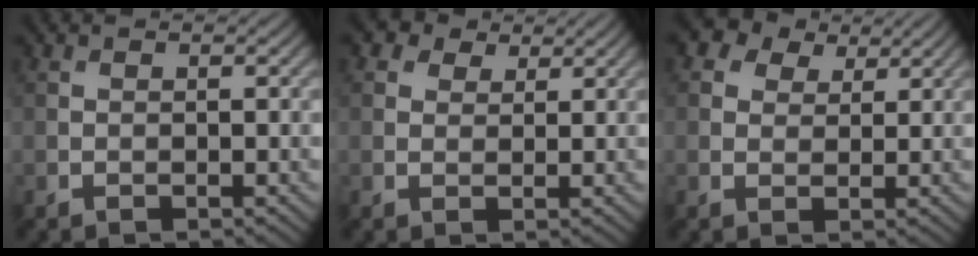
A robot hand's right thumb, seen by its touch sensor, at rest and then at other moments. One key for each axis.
{"total": 4.1, "fx": 2.7, "fy": 2.6, "fz": 1.7, "tx": -0.041, "ty": -0.003, "tz": 0.048}
{"total": 6.4, "fx": 4.0, "fy": 4.2, "fz": 2.7, "tx": -0.074, "ty": -0.003, "tz": 0.068}